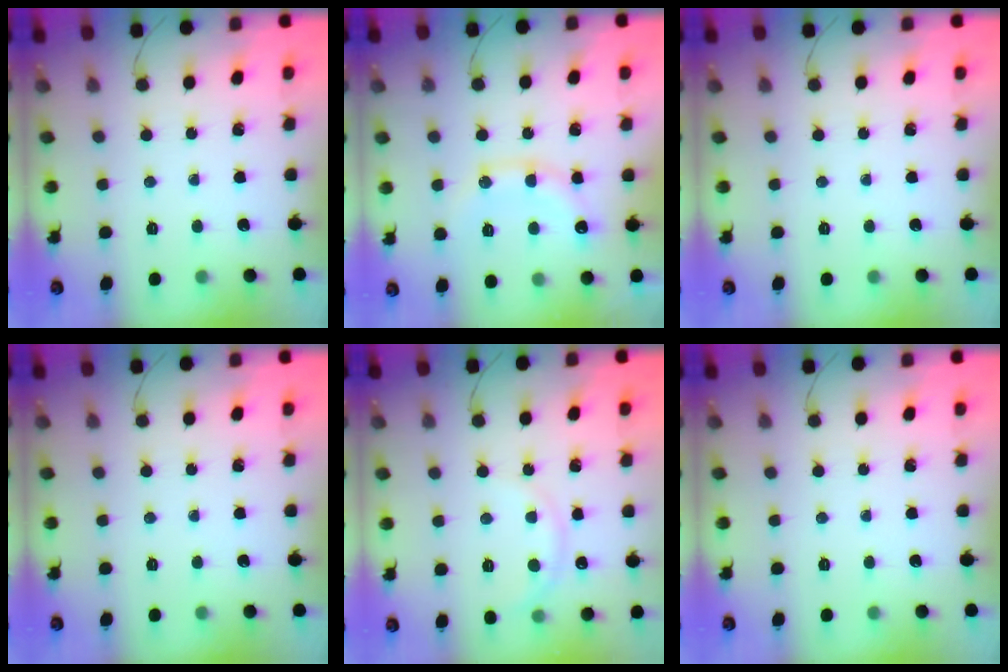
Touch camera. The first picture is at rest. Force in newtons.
{"total": 14.1, "press": 14.0, "slide": 1.2}
{"total": 0.0}
{"total": 0.0}
{"total": 4.4, "press": 4.3, "slide": 0.9}
{"total": 0.0}